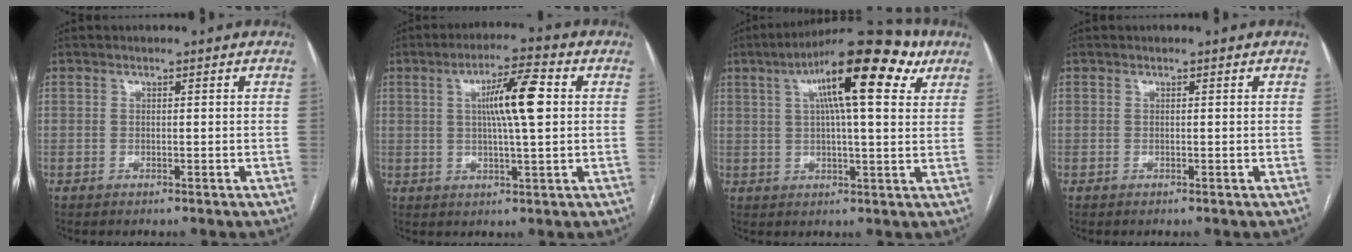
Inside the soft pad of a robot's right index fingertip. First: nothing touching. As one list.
[{"total": 8.7, "force": [1.6, 0.6, 8.6], "torque": [-0.147, 0.009, 0.025]}, {"total": 16.4, "force": [7.3, 3.3, 14.2], "torque": [-0.224, 0.041, 0.107]}, {"total": 0.0}]